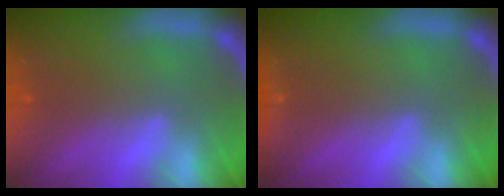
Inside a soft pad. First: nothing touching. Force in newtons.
{"total": 0.9}